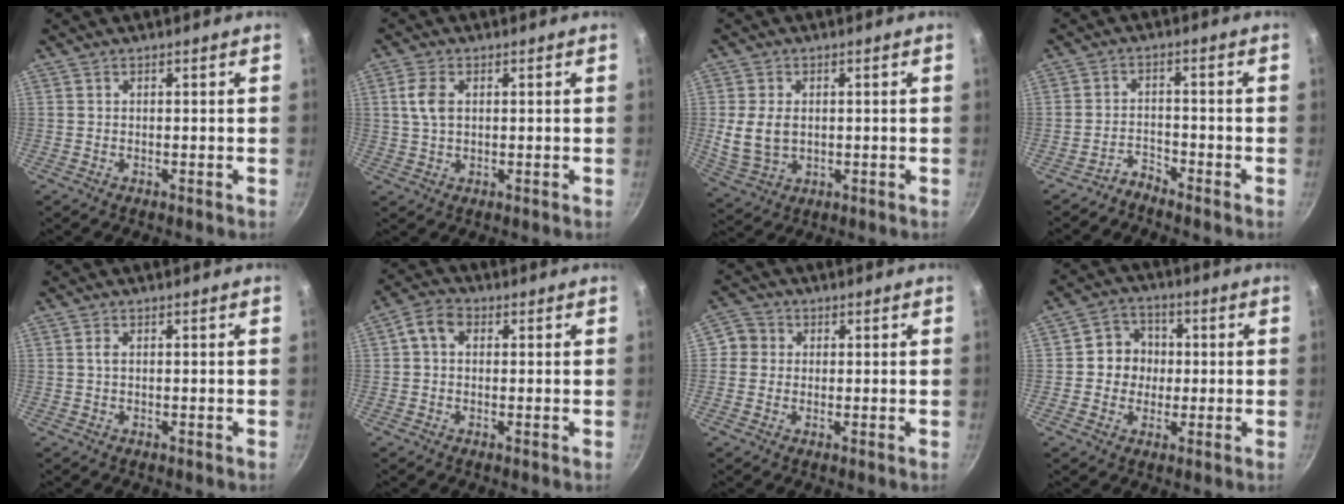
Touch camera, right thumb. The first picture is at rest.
{"total": 4.7, "force": [1.1, 2.8, 3.5], "torque": [-0.070, 0.001, 0.021]}
{"total": 7.4, "force": [0.4, 5.5, 4.9], "torque": [-0.088, -0.009, 0.018]}
{"total": 2.8, "force": [-2.7, 0.4, -0.1], "torque": [0.004, 0.023, -0.055]}
{"total": 0.8, "force": [0.2, 0.3, 0.7], "torque": [-0.014, 0.000, 0.005]}
{"total": 4.7, "force": [1.0, 3.4, 3.1], "torque": [-0.059, 0.013, 0.007]}
{"total": 3.7, "force": [0.2, 3.6, 0.8], "torque": [0.016, 0.005, -0.010]}
{"total": 8.5, "force": [0.5, 7.8, 3.2], "torque": [-0.007, 0.010, -0.005]}